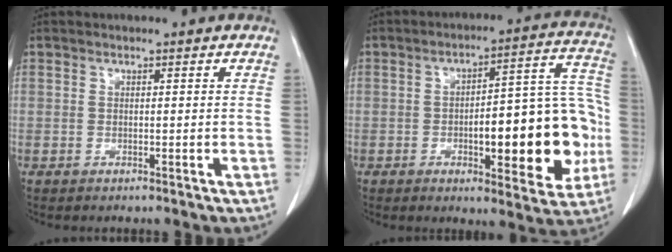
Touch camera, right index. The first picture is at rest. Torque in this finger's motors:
{"motor_torque": [1.77, -0.37, 0.47, 0.13]}